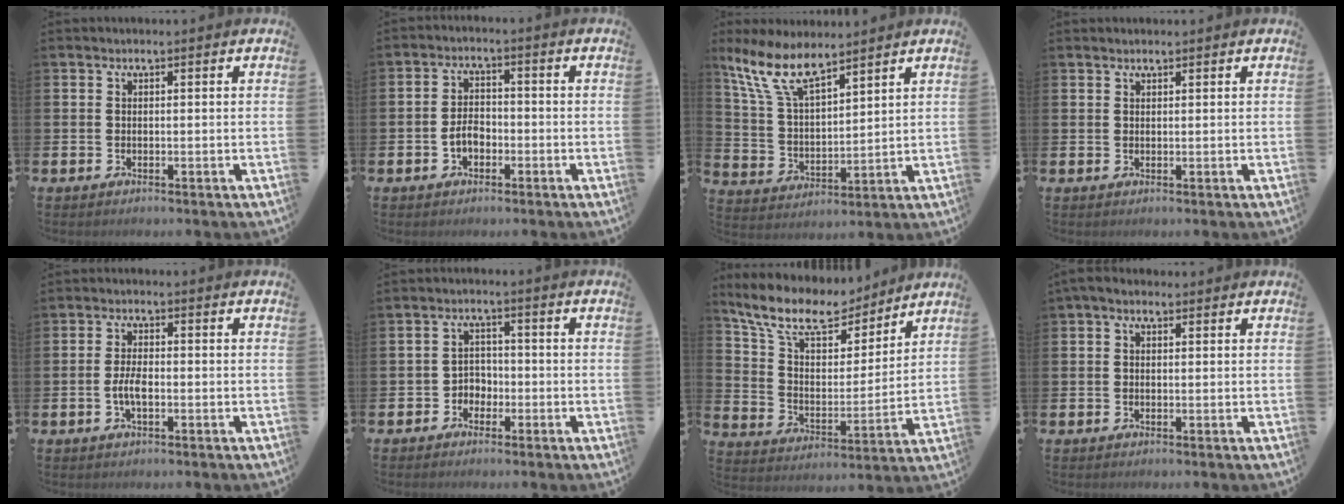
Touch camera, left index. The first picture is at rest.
{"total": 3.0, "force": [-1.6, 1.9, 1.7], "torque": [-0.022, 0.001, -0.034]}
{"total": 8.9, "force": [7.3, 2.7, 4.3], "torque": [-0.115, -0.022, 0.136]}
{"total": 0.7, "force": [0.6, 0.1, -0.3], "torque": [0.015, -0.002, 0.009]}
{"total": 2.9, "force": [-1.1, 1.0, 2.4], "torque": [-0.049, -0.002, -0.024]}
{"total": 2.8, "force": [-2.1, 1.9, 0.1], "torque": [-0.015, 0.006, -0.047]}
{"total": 11.4, "force": [9.8, 4.2, 4.1], "torque": [-0.125, -0.061, 0.173]}
{"total": 1.5, "force": [0.6, 0.9, 1.0], "torque": [-0.006, 0.004, 0.006]}